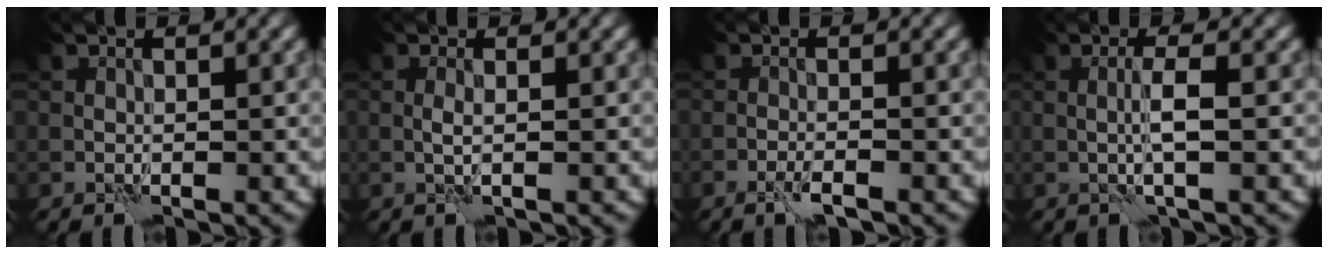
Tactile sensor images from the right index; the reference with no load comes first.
{"total": 0.9, "force": [0.2, -0.1, 0.9], "torque": [-0.021, 0.001, 0.002]}
{"total": 1.5, "force": [-0.9, 0.0, 1.1], "torque": [-0.024, 0.001, -0.021]}
{"total": 2.2, "force": [0.3, -0.2, 2.1], "torque": [-0.043, 0.003, 0.002]}